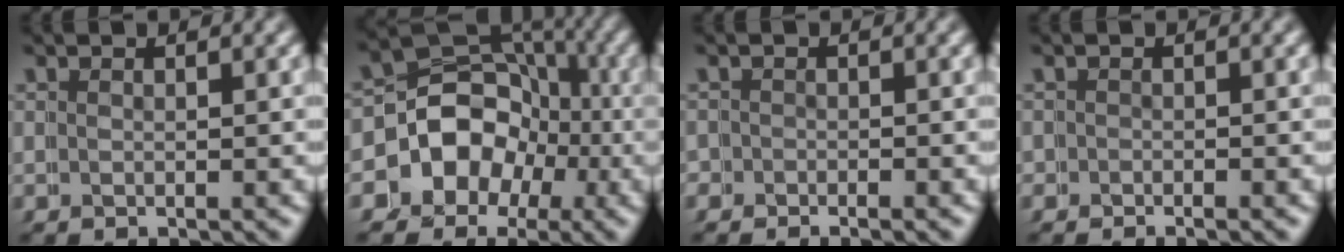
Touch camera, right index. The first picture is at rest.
{"total": 11.6, "force": [-0.9, 10.7, 4.4], "torque": [-0.104, -0.016, -0.025]}
{"total": 2.0, "force": [-0.7, 1.8, 0.4], "torque": [-0.022, -0.006, -0.019]}
{"total": 1.8, "force": [-0.6, 1.6, 0.7], "torque": [-0.024, -0.008, -0.013]}